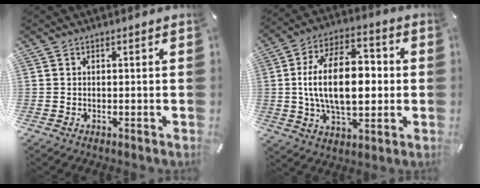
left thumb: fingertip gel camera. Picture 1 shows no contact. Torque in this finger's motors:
{"motor_torque": [2.47, 2.54, 2.16, -0.20, 0.65]}